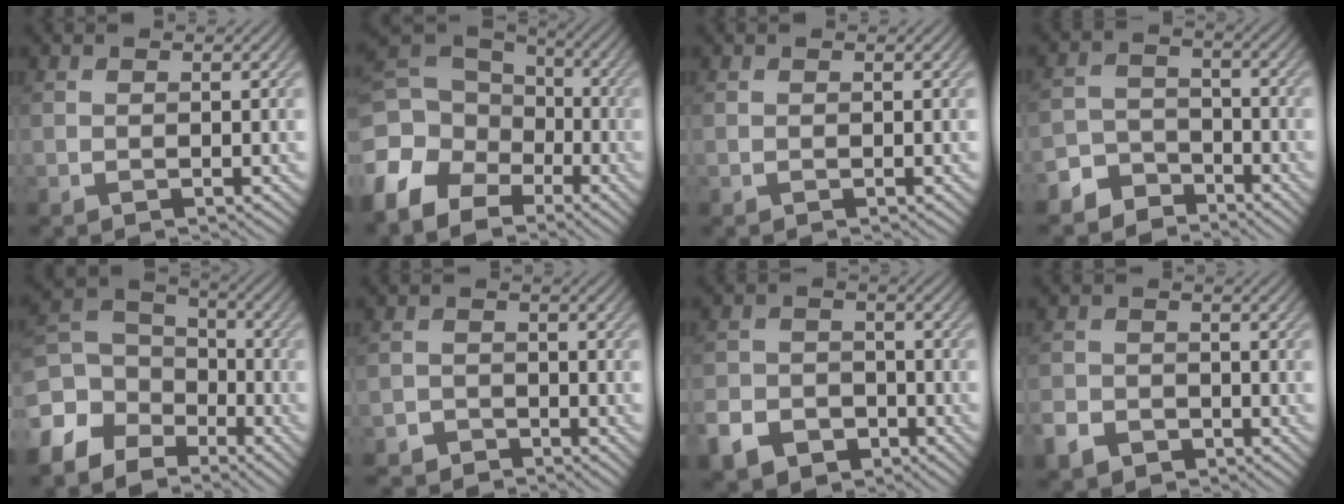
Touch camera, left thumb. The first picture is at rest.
{"total": 13.1, "force": [-5.5, 9.6, 7.0], "torque": [-0.191, -0.040, -0.096]}
{"total": 0.0}
{"total": 5.6, "force": [-4.7, 2.9, 0.7], "torque": [-0.016, -0.005, -0.097]}
{"total": 9.5, "force": [-5.0, 6.7, 4.4], "torque": [-0.129, -0.022, -0.102]}
{"total": 2.6, "force": [-2.4, 1.1, 0.0], "torque": [0.004, 0.003, -0.050]}
{"total": 6.1, "force": [-3.9, 4.1, 2.2], "torque": [-0.057, -0.010, -0.078]}
{"total": 3.9, "force": [-2.5, 2.6, 1.3], "torque": [-0.035, -0.006, -0.053]}